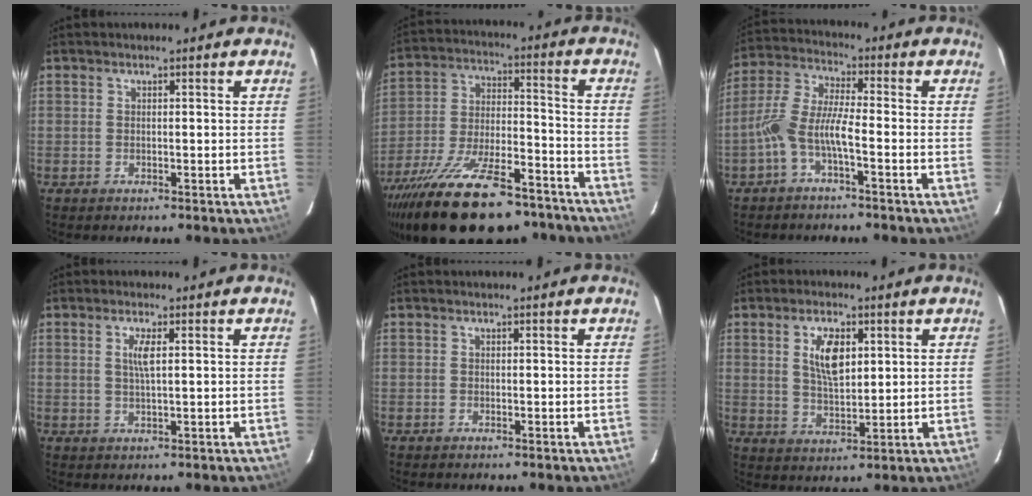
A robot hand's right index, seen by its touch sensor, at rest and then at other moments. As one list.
[{"total": 28.8, "force": [-21.8, 10.2, 15.9], "torque": [-0.299, -0.040, -0.324]}, {"total": 7.1, "force": [-3.0, 1.4, 6.3], "torque": [-0.147, 0.013, -0.061]}, {"total": 2.6, "force": [0.7, 0.3, 2.5], "torque": [-0.049, -0.001, 0.013]}, {"total": 0.0}, {"total": 7.1, "force": [2.4, 3.4, 5.8], "torque": [-0.103, 0.003, 0.049]}]